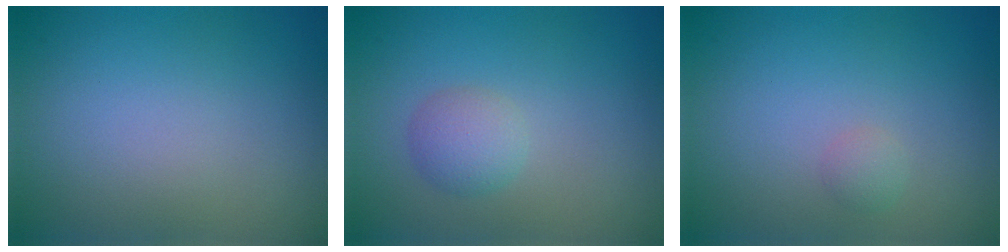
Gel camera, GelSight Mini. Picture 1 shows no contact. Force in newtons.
{"total": 2.0, "press": 2.0, "slide": 0.1}
{"total": 1.0, "press": 1.0, "slide": 0.1}